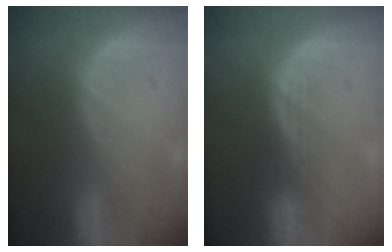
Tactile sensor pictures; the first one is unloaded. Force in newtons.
{"total": 1.8, "press": 1.7, "slide": 0.2}